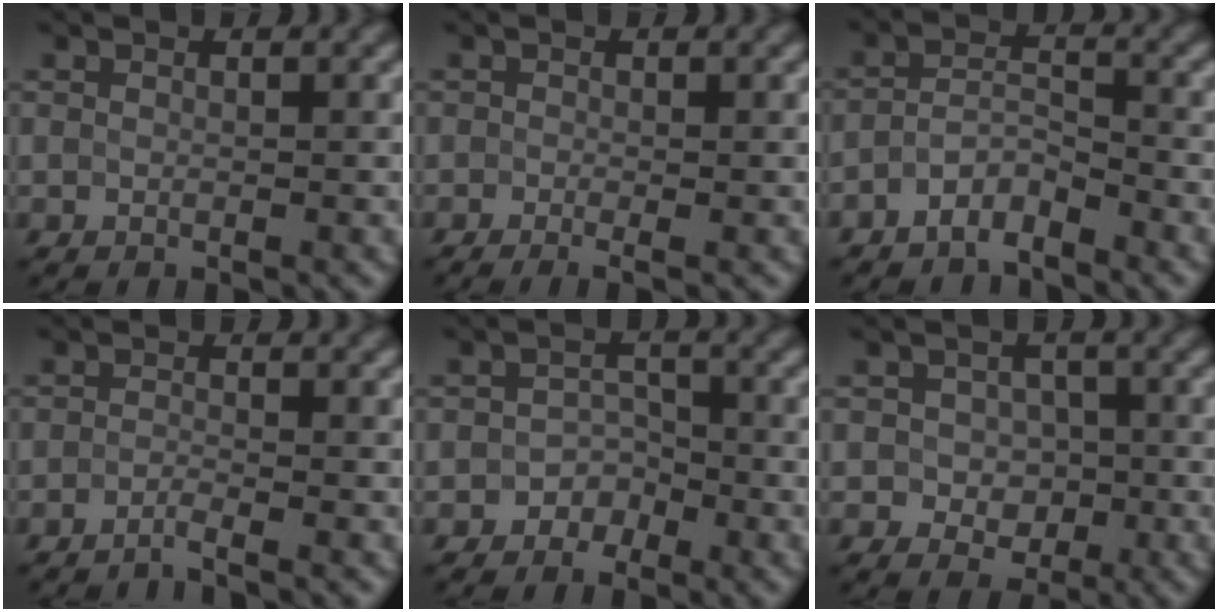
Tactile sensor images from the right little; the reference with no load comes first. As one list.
[{"total": 1.7, "force": [-1.3, 0.2, 1.1], "torque": [-0.013, -0.013, -0.013]}, {"total": 2.8, "force": [-2.7, 0.4, 0.4], "torque": [-0.017, 0.007, -0.049]}, {"total": 1.7, "force": [-1.7, -0.3, -0.2], "torque": [0.009, -0.005, -0.034]}, {"total": 2.0, "force": [-1.7, 0.8, -0.6], "torque": [0.012, 0.006, -0.025]}, {"total": 2.4, "force": [-1.0, 2.1, 0.7], "torque": [-0.009, -0.007, -0.011]}]